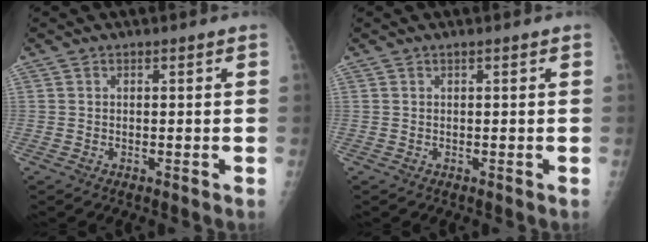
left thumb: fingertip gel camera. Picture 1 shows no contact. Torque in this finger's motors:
{"motor_torque": [0.01, -0.06, -0.18, -0.02, -0.01]}